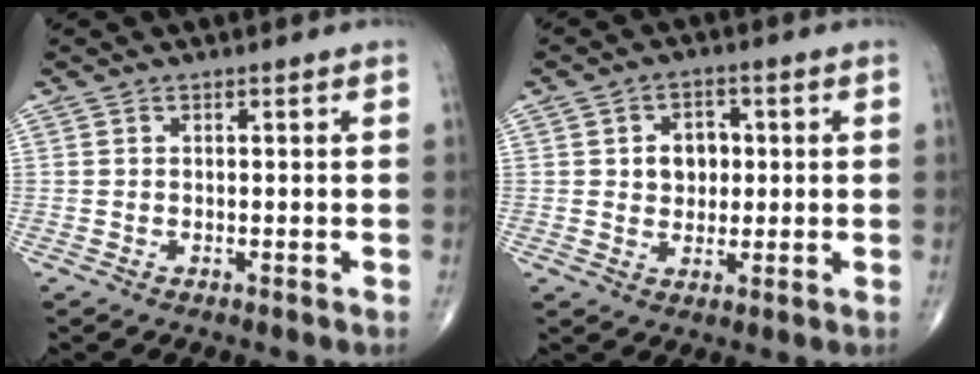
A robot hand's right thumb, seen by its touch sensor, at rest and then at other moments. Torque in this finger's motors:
{"motor_torque": [-0.12, -0.12, 0.33, -0.04, 0.07]}